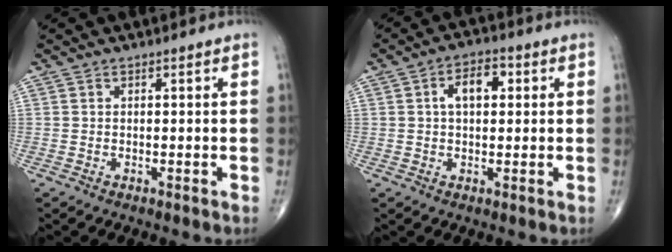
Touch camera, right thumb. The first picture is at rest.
{"total": 6.2, "force": [1.3, 3.6, 4.9], "torque": [-0.073, 0.014, 0.015]}